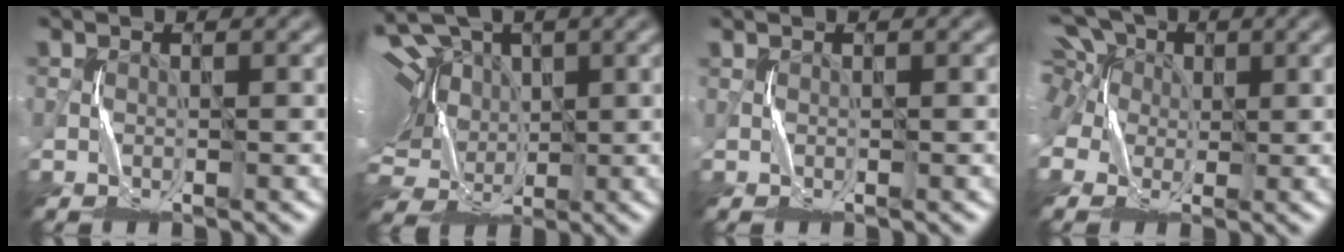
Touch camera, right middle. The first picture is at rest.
{"total": 16.6, "force": [4.4, 11.3, 11.4], "torque": [-0.209, 0.044, 0.031]}
{"total": 0.0}
{"total": 9.5, "force": [3.5, 7.0, 5.4], "torque": [-0.113, 0.037, 0.018]}